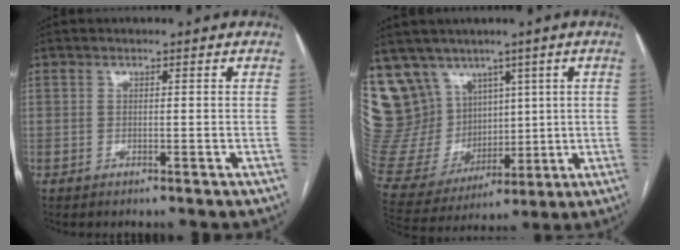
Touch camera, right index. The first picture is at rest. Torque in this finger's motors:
{"motor_torque": [-0.68, 0.86, -0.11, -0.07]}